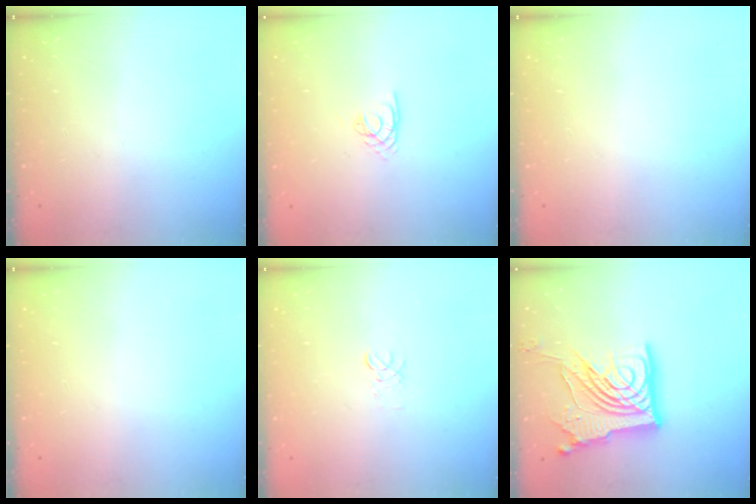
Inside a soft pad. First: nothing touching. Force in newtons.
{"total": 2.2, "press": 2.2, "slide": 0.2}
{"total": 0.0}
{"total": 0.0}
{"total": 2.9, "press": 2.8, "slide": 0.3}
{"total": 22.5, "press": 22.4, "slide": 2.7}